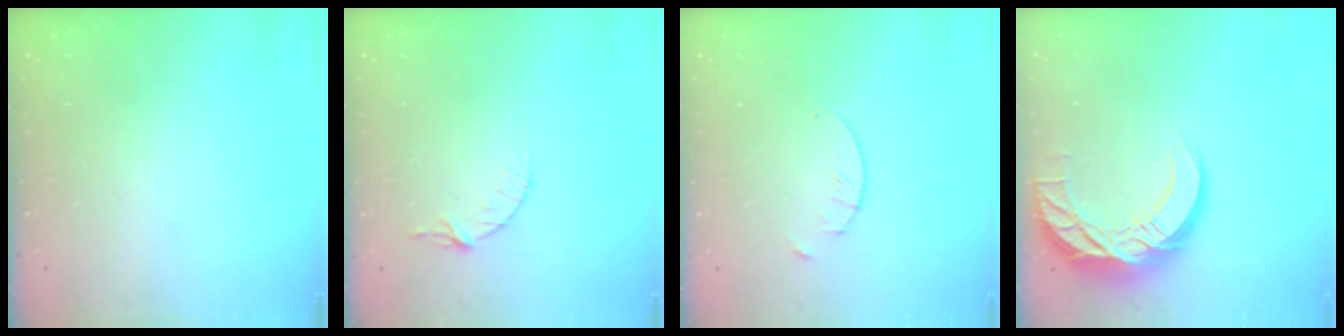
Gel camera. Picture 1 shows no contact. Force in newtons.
{"total": 3.4, "press": 3.4, "slide": 0.4}
{"total": 1.3, "press": 1.3, "slide": 0.2}
{"total": 13.7, "press": 13.7, "slide": 0.9}